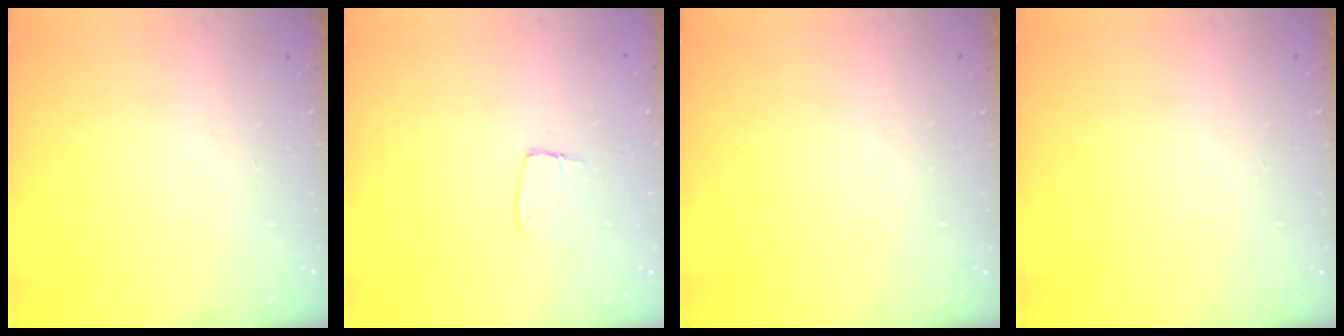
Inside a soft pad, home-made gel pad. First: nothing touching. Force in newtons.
{"total": 5.5, "press": 5.5, "slide": 0.3}
{"total": 0.0}
{"total": 0.0}